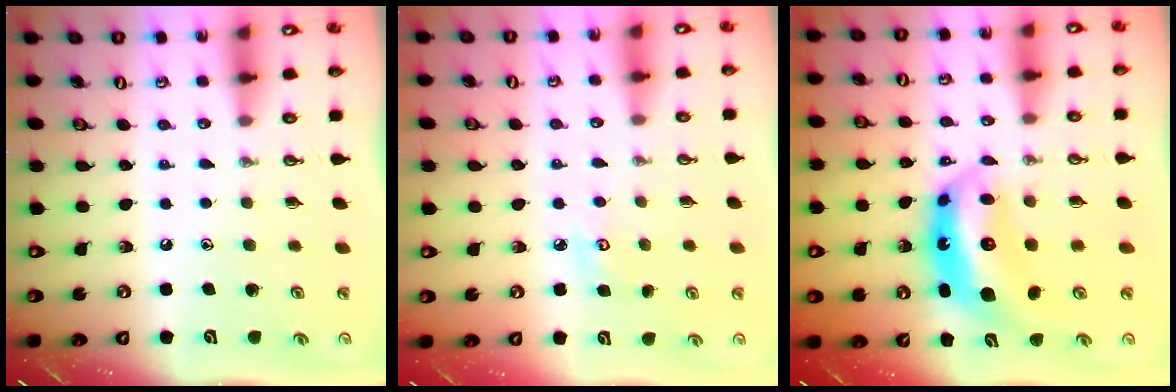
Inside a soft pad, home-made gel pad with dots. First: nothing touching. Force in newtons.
{"total": 4.1, "press": 4.1, "slide": 0.4}
{"total": 10.3, "press": 10.3, "slide": 1.1}